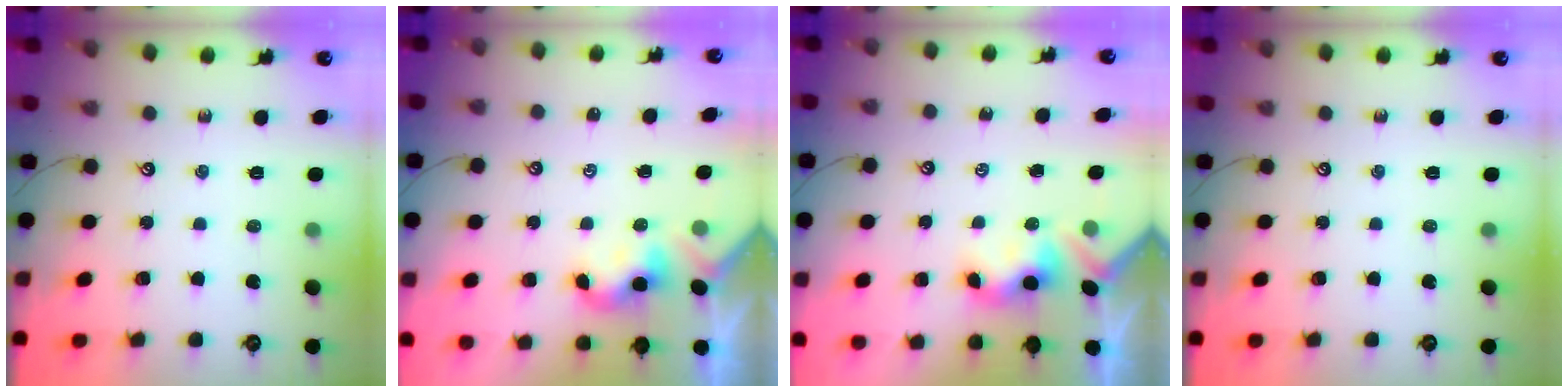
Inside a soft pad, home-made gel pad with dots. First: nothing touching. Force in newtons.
{"total": 2.3, "press": 2.3, "slide": 0.2}
{"total": 3.0, "press": 2.9, "slide": 0.6}
{"total": 0.0}